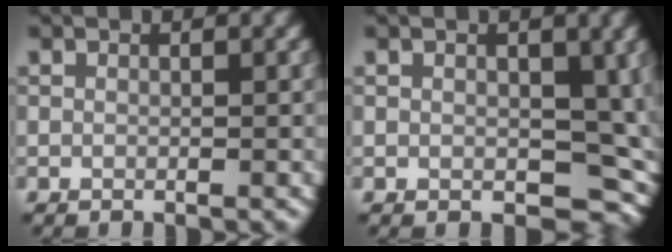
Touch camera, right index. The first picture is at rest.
{"total": 7.3, "force": [-0.1, 5.0, 5.4], "torque": [-0.060, -0.019, 0.009]}